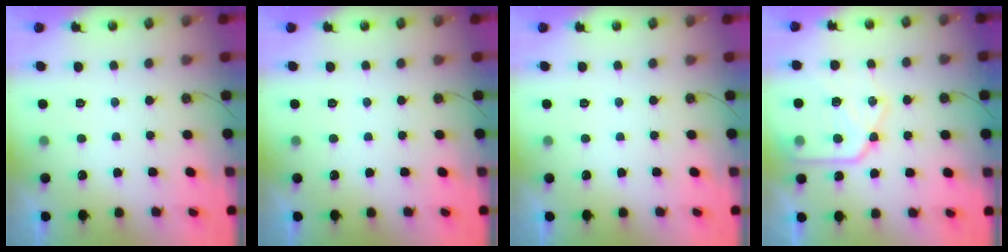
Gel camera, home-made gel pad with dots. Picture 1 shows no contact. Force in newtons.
{"total": 0.0}
{"total": 0.0}
{"total": 17.3, "press": 17.2, "slide": 1.5}